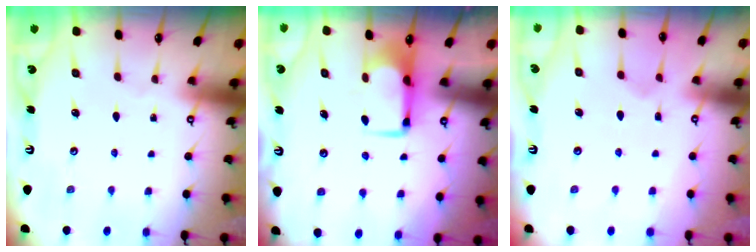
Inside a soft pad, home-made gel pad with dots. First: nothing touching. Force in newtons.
{"total": 6.6, "press": 6.6, "slide": 1.0}
{"total": 2.8, "press": 2.6, "slide": 1.2}